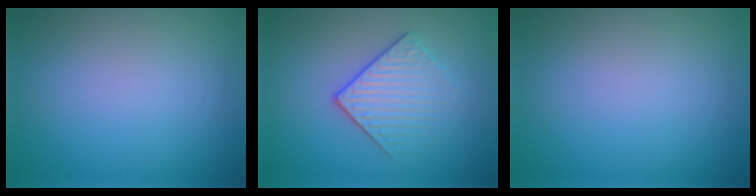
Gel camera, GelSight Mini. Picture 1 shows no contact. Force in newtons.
{"total": 3.7, "press": 2.8, "slide": 2.4}
{"total": 0.0}